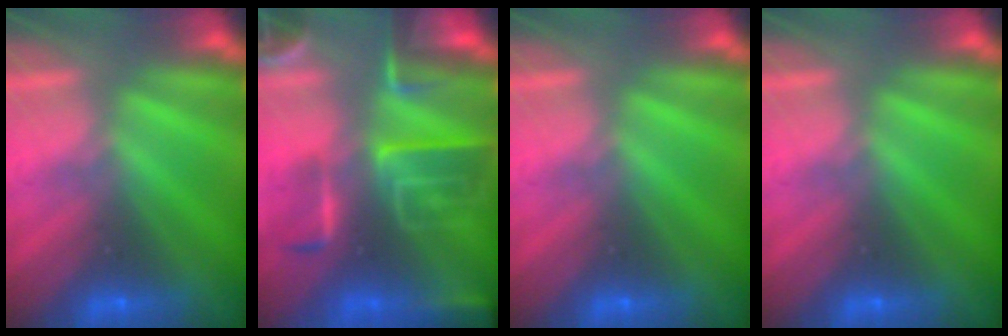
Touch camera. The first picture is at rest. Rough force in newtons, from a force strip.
{"total": 8.7}
{"total": 0.0}
{"total": 0.0}